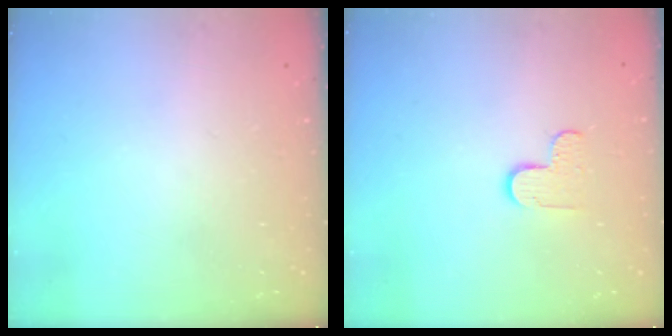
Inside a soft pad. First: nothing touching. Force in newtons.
{"total": 5.3, "press": 5.3, "slide": 0.5}